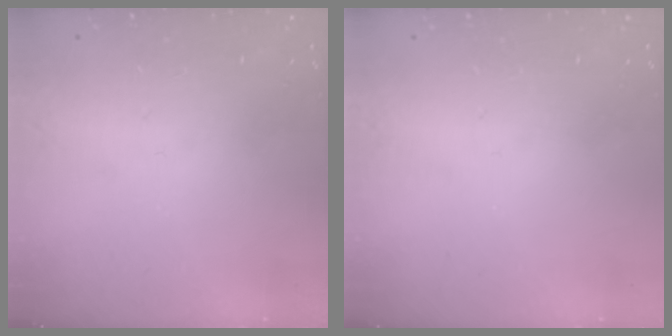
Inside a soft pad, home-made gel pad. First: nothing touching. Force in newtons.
{"total": 0.0}